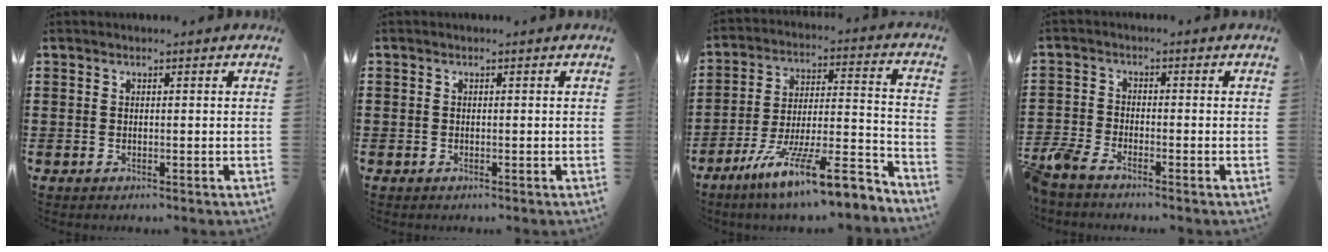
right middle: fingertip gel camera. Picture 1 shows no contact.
{"total": 0.6, "force": [-0.3, 0.5, 0.1], "torque": [-0.003, 0.002, -0.005]}
{"total": 13.7, "force": [-10.4, 1.5, 8.9], "torque": [-0.143, 0.024, -0.186]}
{"total": 3.6, "force": [-3.2, 0.7, 1.4], "torque": [-0.062, -0.014, -0.073]}